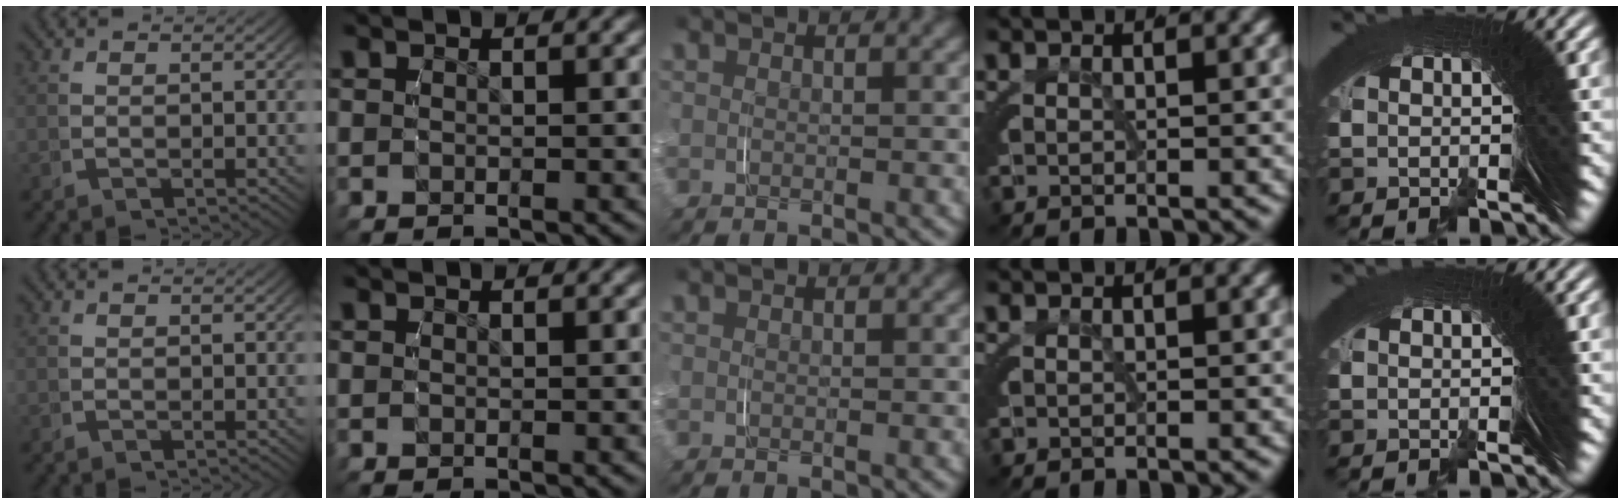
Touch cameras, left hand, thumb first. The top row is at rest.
{}